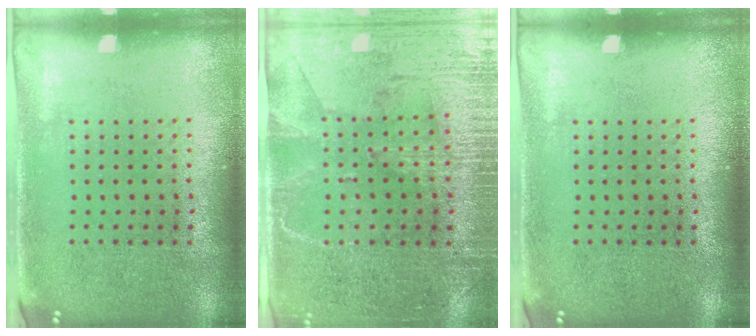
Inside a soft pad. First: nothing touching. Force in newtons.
{"total": 3.3, "press": 3.1, "slide": 1.4}
{"total": 0.0}